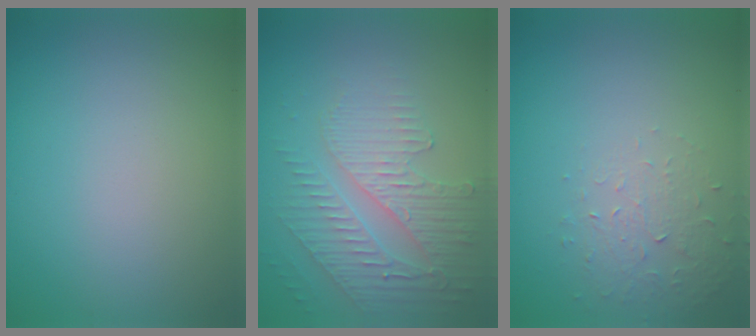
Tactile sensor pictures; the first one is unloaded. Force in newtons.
{"total": 3.9, "press": 3.5, "slide": 1.7}
{"total": 1.4, "press": 0.7, "slide": 1.2}